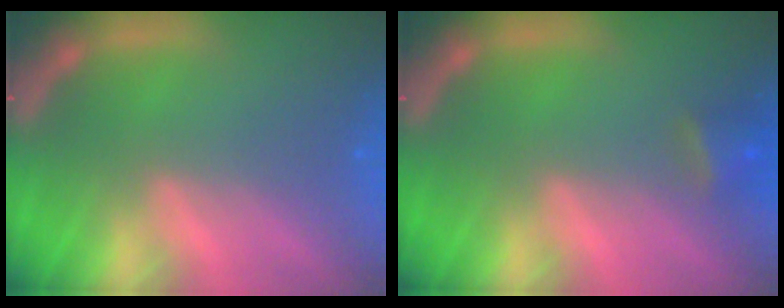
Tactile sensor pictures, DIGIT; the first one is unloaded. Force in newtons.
{"total": 2.4}